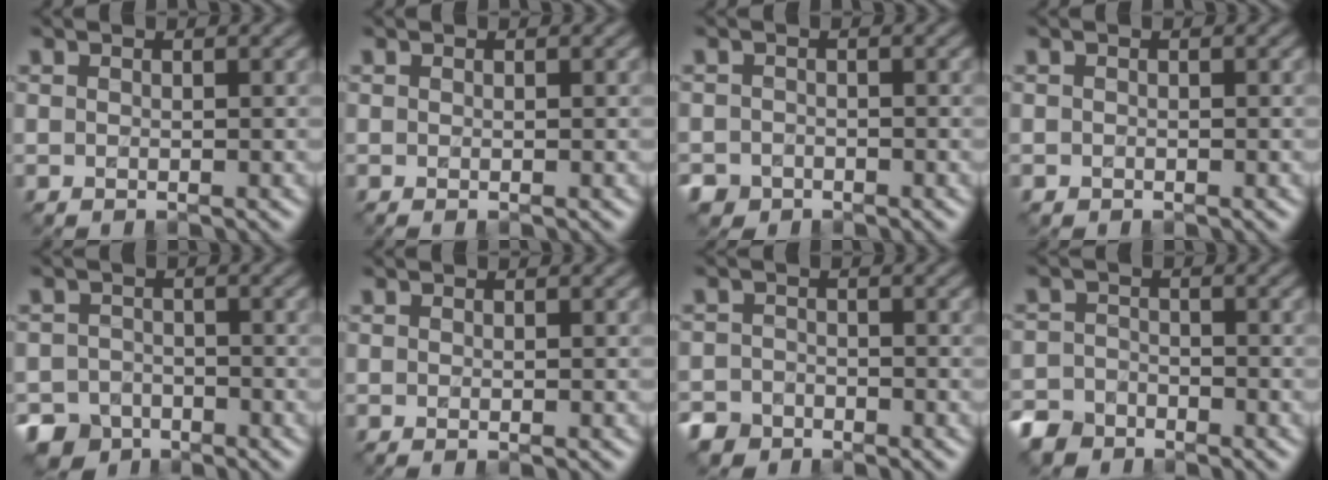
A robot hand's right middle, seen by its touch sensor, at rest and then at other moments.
{"total": 0.0}
{"total": 2.1, "force": [-1.4, 1.7, 0.1], "torque": [0.004, -0.006, -0.021]}
{"total": 0.5, "force": [-0.2, 0.5, 0.1], "torque": [-0.002, -0.001, -0.003]}
{"total": 4.6, "force": [-3.4, 3.0, 0.6], "torque": [0.005, -0.001, -0.061]}
{"total": 0.0}
{"total": 2.7, "force": [-2.2, 1.6, -0.1], "torque": [0.002, -0.003, -0.045]}
{"total": 3.5, "force": [-2.9, 1.9, 0.1], "torque": [-0.005, -0.007, -0.061]}